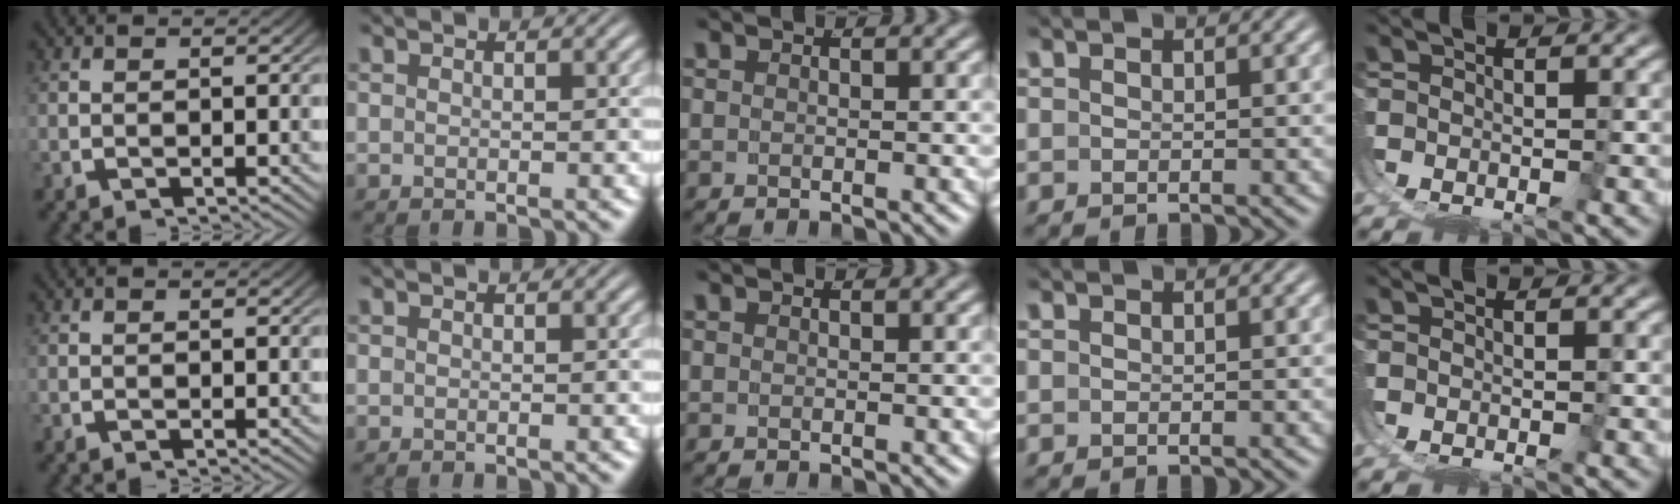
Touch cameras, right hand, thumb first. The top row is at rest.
{}